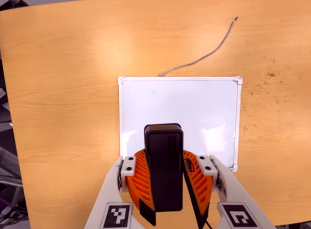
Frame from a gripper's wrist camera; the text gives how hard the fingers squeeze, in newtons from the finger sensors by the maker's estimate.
{"total": 11.2, "left": 10.7, "right": 11.6}